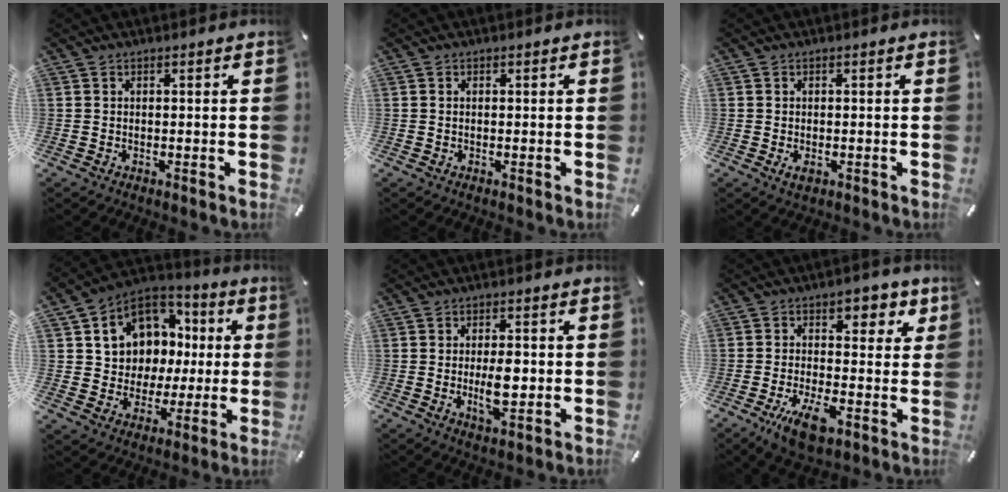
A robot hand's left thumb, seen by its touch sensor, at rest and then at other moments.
{"total": 0.5, "force": [0.0, 0.3, 0.4], "torque": [-0.009, 0.001, 0.000]}
{"total": 1.7, "force": [-0.5, 1.1, 1.3], "torque": [-0.030, -0.002, -0.010]}
{"total": 10.6, "force": [3.2, 9.8, 2.3], "torque": [-0.055, -0.036, 0.071]}
{"total": 6.7, "force": [-0.4, 3.0, 6.0], "torque": [-0.109, -0.011, -0.013]}
{"total": 13.3, "force": [-1.5, 8.1, 10.4], "torque": [-0.137, -0.002, -0.026]}